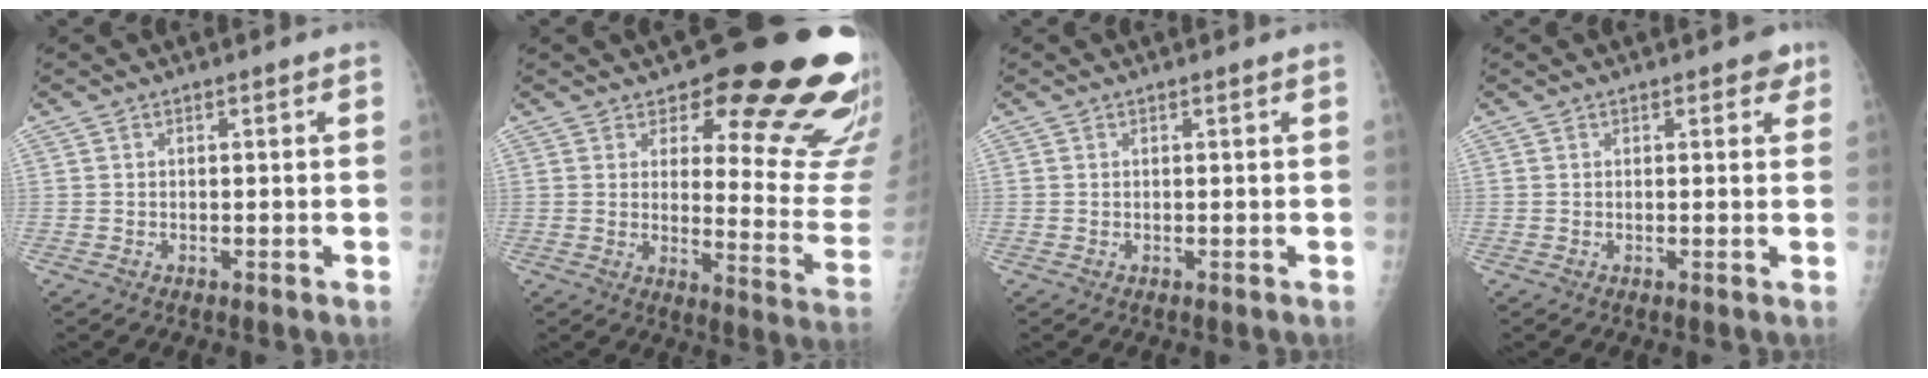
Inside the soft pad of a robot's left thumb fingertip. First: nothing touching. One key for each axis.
{"total": 20.6, "fx": 15.1, "fy": 7.2, "fz": 12.1, "tx": -0.098, "ty": -0.120, "tz": 0.181}
{"total": 0.0}
{"total": 1.9, "fx": 1.0, "fy": 1.2, "fz": 1.0, "tx": 0.007, "ty": 0.000, "tz": 0.006}